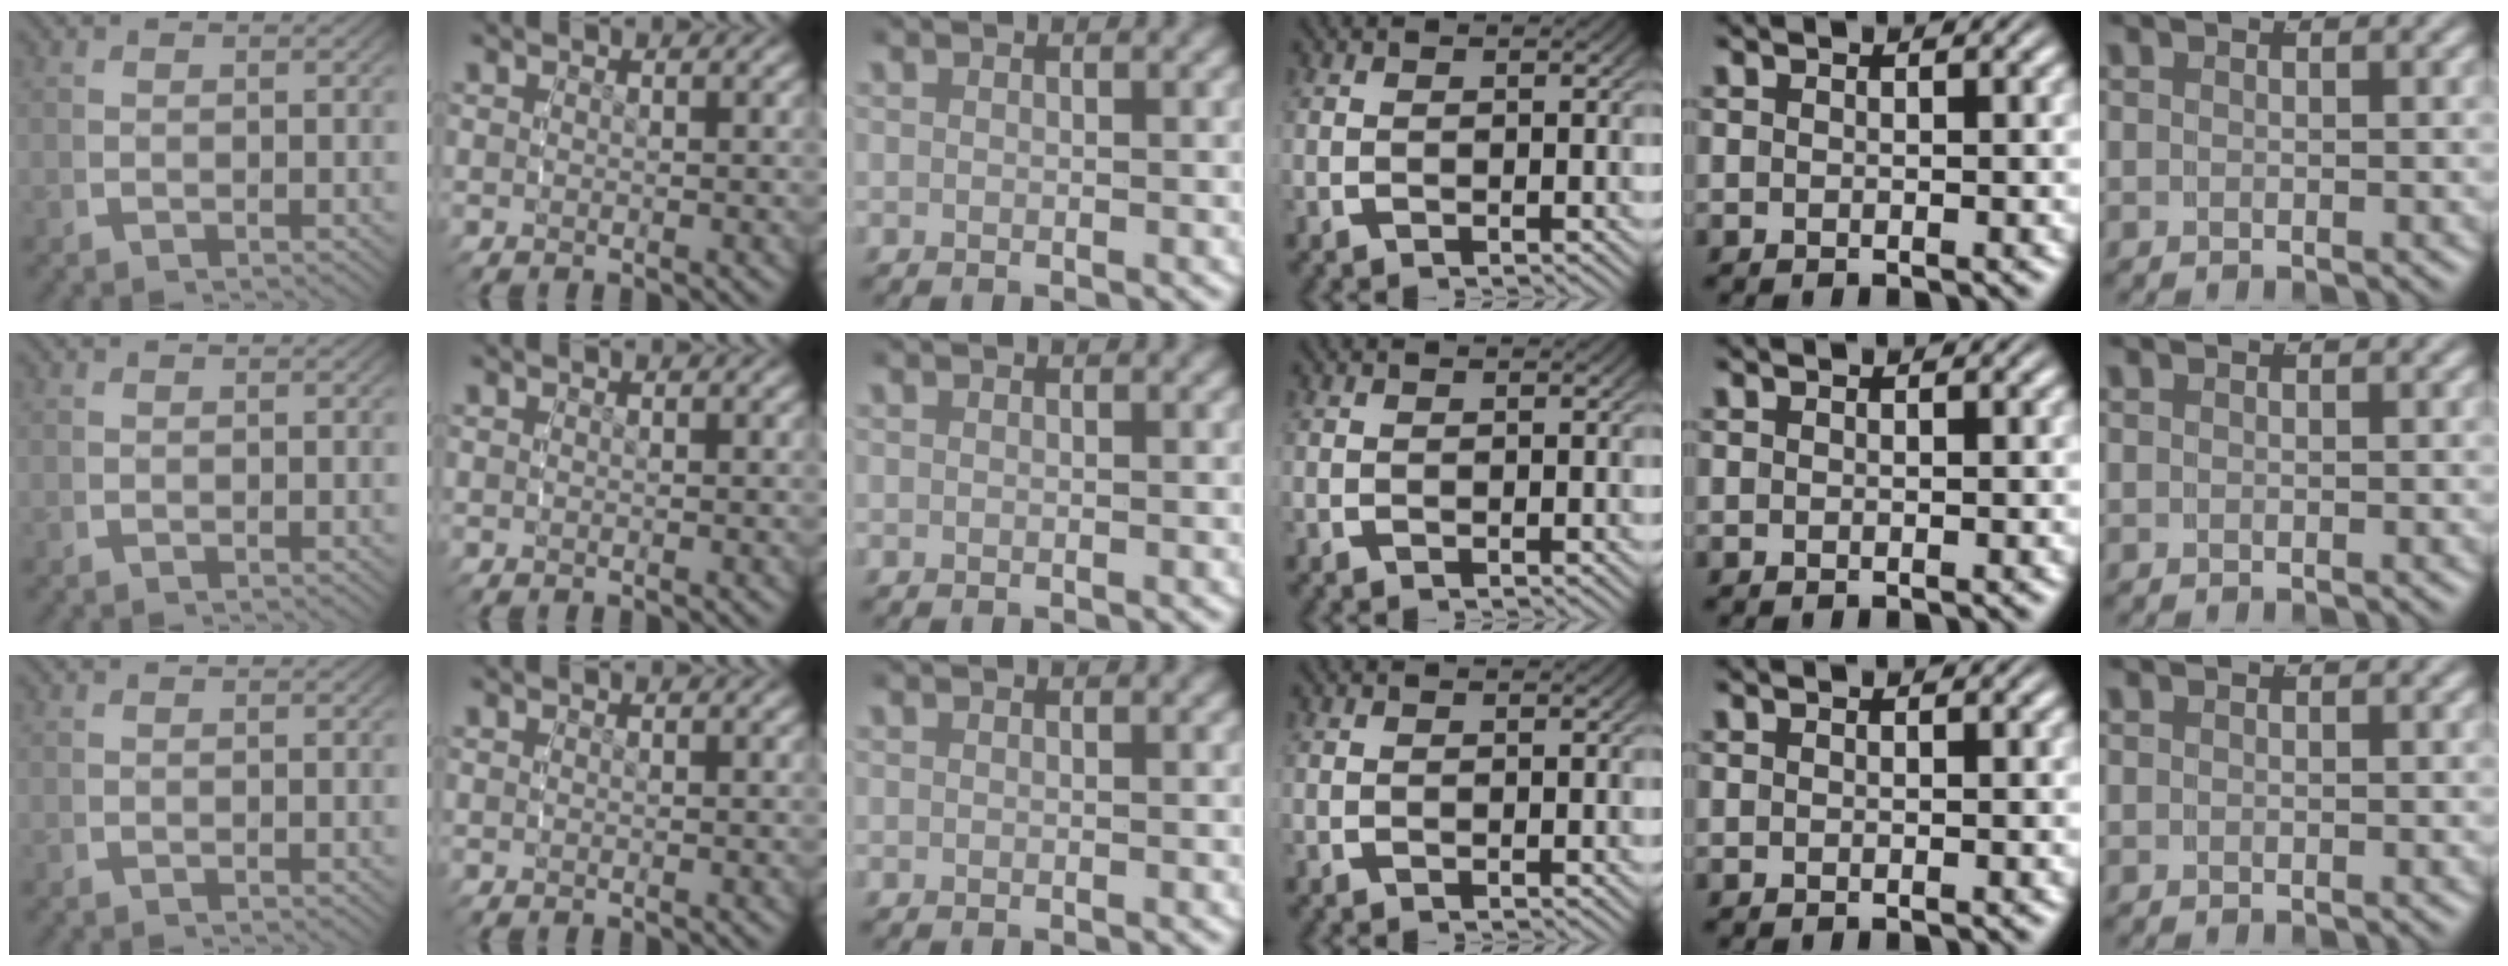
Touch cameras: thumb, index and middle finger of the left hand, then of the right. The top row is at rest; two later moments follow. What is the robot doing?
{"motion": "reach", "object": "string"}